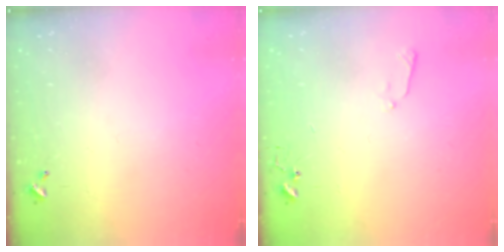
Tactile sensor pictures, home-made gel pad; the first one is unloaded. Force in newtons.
{"total": 4.4, "press": 4.4, "slide": 0.5}